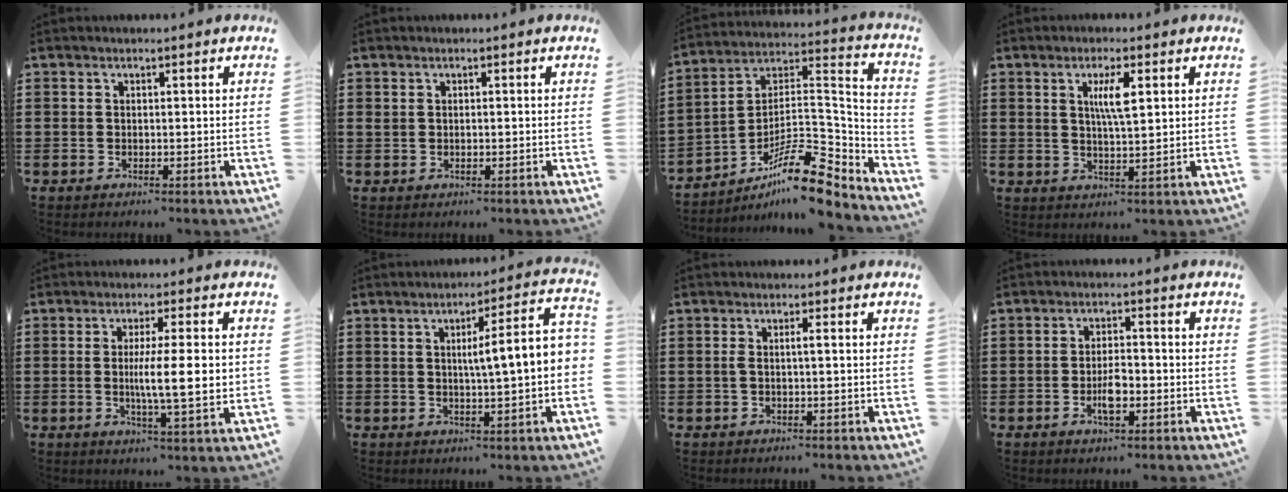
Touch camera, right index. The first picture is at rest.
{"total": 0.6, "force": [0.1, 0.2, 0.6], "torque": [-0.012, 0.001, 0.001]}
{"total": 13.9, "force": [-9.7, 4.1, 9.1], "torque": [-0.140, 0.034, -0.178]}
{"total": 4.5, "force": [1.4, 1.0, 4.1], "torque": [-0.086, 0.007, 0.021]}
{"total": 9.3, "force": [0.1, 1.5, 9.1], "torque": [-0.144, -0.007, -0.003]}
{"total": 7.7, "force": [0.4, 0.5, 7.7], "torque": [-0.125, -0.012, -0.003]}
{"total": 1.5, "force": [-0.2, 0.1, 1.5], "torque": [-0.038, -0.003, -0.008]}
{"total": 3.9, "force": [-1.3, 1.4, 3.4], "torque": [-0.066, 0.003, -0.026]}